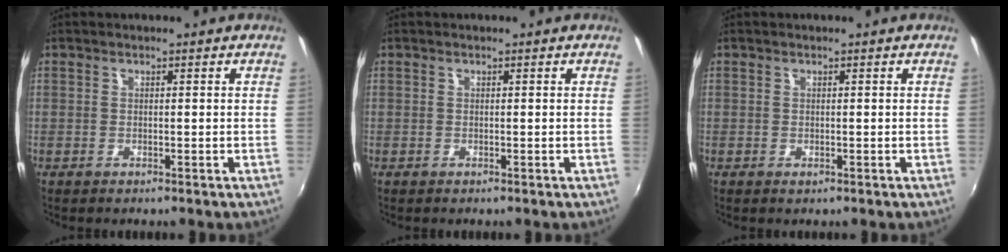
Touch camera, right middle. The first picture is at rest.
{"total": 0.0}
{"total": 0.0}